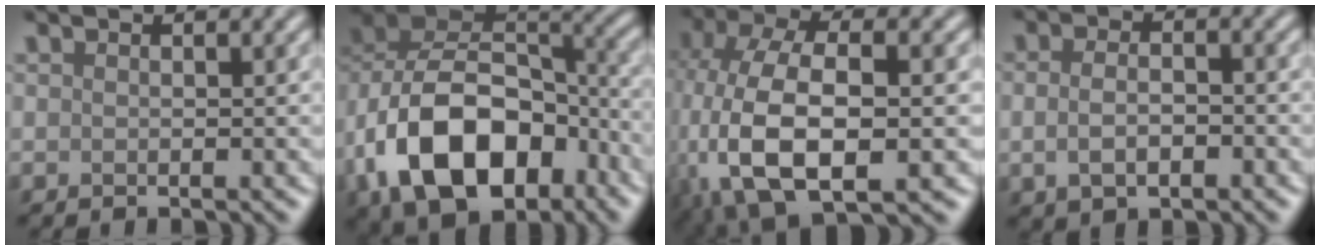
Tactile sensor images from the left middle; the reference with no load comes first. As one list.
[{"total": 14.0, "force": [-4.8, 9.4, 9.2], "torque": [-0.174, -0.001, -0.083]}, {"total": 12.0, "force": [-2.5, 6.6, 9.7], "torque": [-0.212, -0.013, -0.040]}, {"total": 3.4, "force": [-0.7, 2.0, 2.6], "torque": [-0.052, -0.005, -0.014]}]